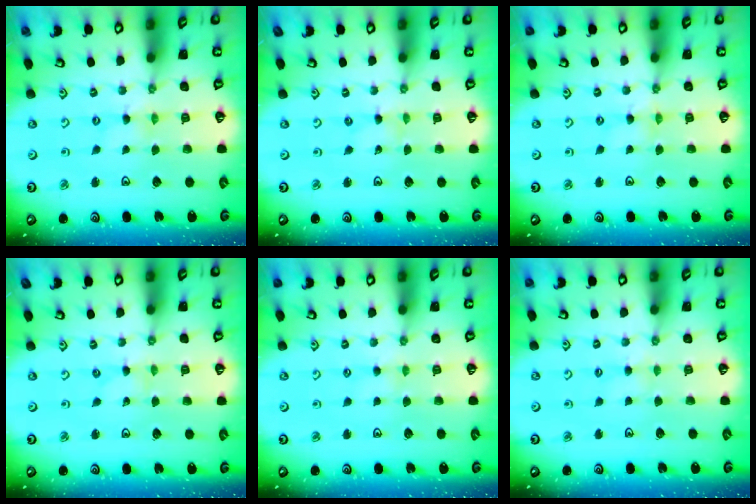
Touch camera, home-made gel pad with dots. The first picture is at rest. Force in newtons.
{"total": 0.0}
{"total": 1.2, "press": 1.2, "slide": 0.3}
{"total": 0.0}
{"total": 2.5, "press": 2.5, "slide": 0.4}
{"total": 2.8, "press": 2.8, "slide": 0.5}